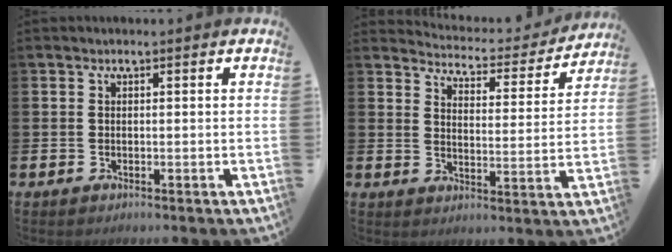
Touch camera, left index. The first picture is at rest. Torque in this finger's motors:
{"motor_torque": [1.10, -1.04, 0.11, -0.02]}